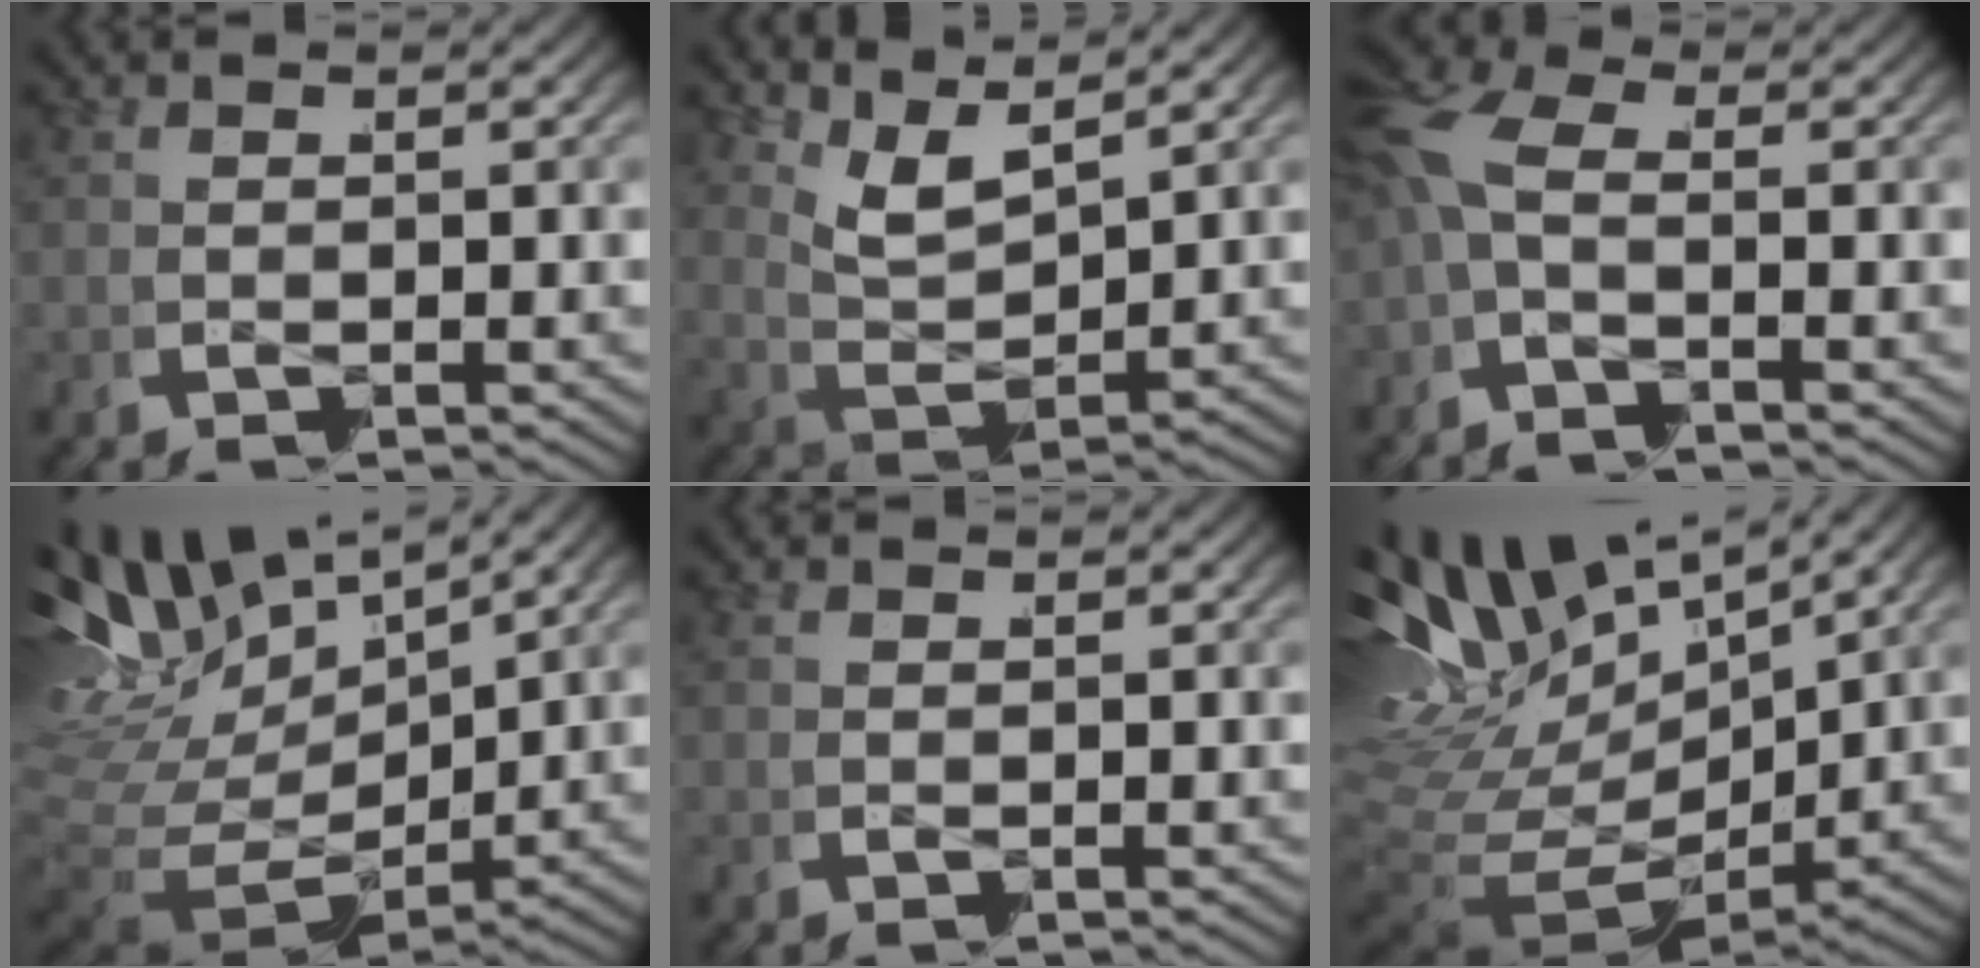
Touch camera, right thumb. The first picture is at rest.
{"total": 5.2, "force": [2.0, 3.1, 3.6], "torque": [-0.083, -0.017, 0.043]}
{"total": 3.7, "force": [-0.2, 2.4, 2.8], "torque": [-0.074, -0.003, -0.014]}
{"total": 10.0, "force": [1.3, 7.7, 6.2], "torque": [-0.162, -0.031, 0.032]}
{"total": 0.0}
{"total": 11.6, "force": [1.6, 8.8, 7.3], "torque": [-0.184, -0.033, 0.037]}